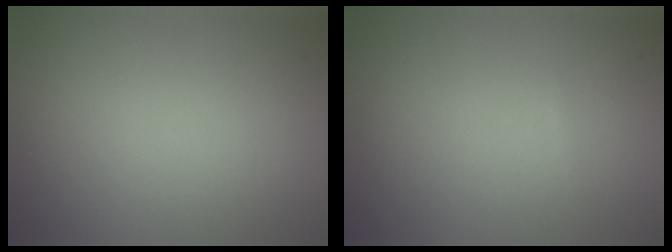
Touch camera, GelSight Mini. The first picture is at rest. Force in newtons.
{"total": 0.0}